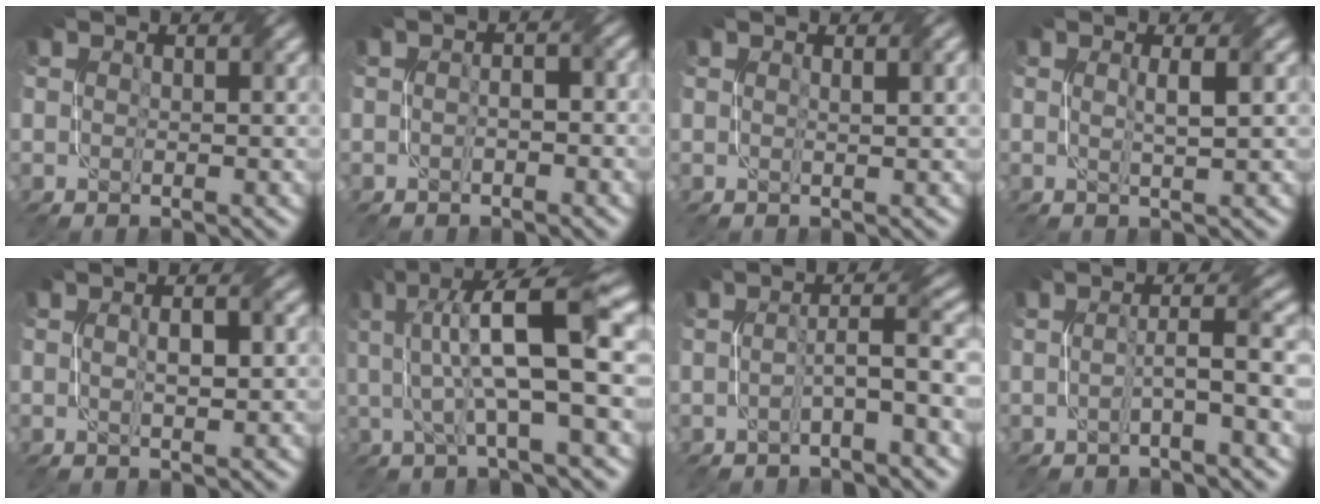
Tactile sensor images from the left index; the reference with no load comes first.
{"total": 1.8, "force": [-0.4, 0.8, 1.5], "torque": [-0.027, 0.002, -0.013]}
{"total": 1.9, "force": [0.8, 0.6, 1.6], "torque": [-0.017, 0.005, 0.005]}
{"total": 1.7, "force": [0.3, 0.2, 1.7], "torque": [-0.028, 0.006, 0.002]}
{"total": 2.0, "force": [0.1, 0.5, 1.9], "torque": [-0.030, 0.001, 0.005]}
{"total": 9.9, "force": [1.4, 2.4, 9.6], "torque": [-0.160, 0.012, 0.027]}
{"total": 3.3, "force": [-0.8, 0.3, 3.2], "torque": [-0.053, 0.015, -0.020]}
{"total": 3.6, "force": [-0.6, 0.4, 3.5], "torque": [-0.053, 0.011, -0.016]}